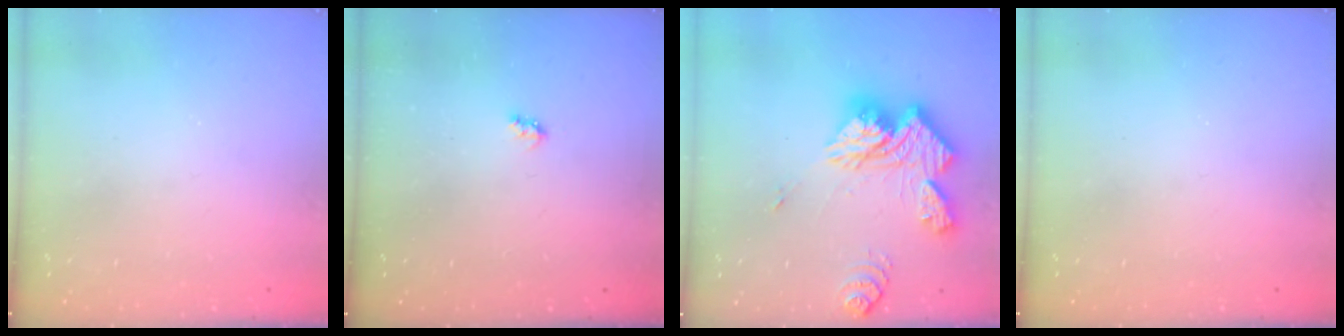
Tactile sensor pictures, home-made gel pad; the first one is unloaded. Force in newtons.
{"total": 2.6, "press": 2.6, "slide": 0.4}
{"total": 19.3, "press": 19.1, "slide": 2.0}
{"total": 0.0}